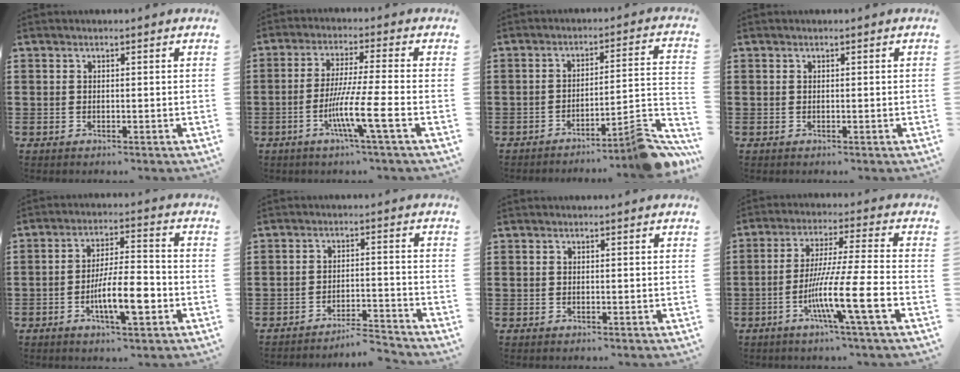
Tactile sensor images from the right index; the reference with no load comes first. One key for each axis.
{"total": 9.2, "fx": -3.5, "fy": -0.1, "fz": 8.5, "tx": -0.169, "ty": -0.017, "tz": -0.070}
{"total": 6.9, "fx": -5.6, "fy": -0.4, "fz": 4.1, "tx": -0.060, "ty": -0.013, "tz": -0.109}
{"total": 0.0}
{"total": 9.3, "fx": -3.3, "fy": 2.7, "fz": 8.3, "tx": -0.146, "ty": -0.004, "tz": -0.061}
{"total": 4.2, "fx": -4.2, "fy": 0.0, "fz": 0.6, "tx": -0.014, "ty": -0.001, "tz": -0.088}
{"total": 0.0}
{"total": 12.4, "fx": -4.8, "fy": 0.2, "fz": 11.4, "tx": -0.217, "ty": -0.009, "tz": -0.092}